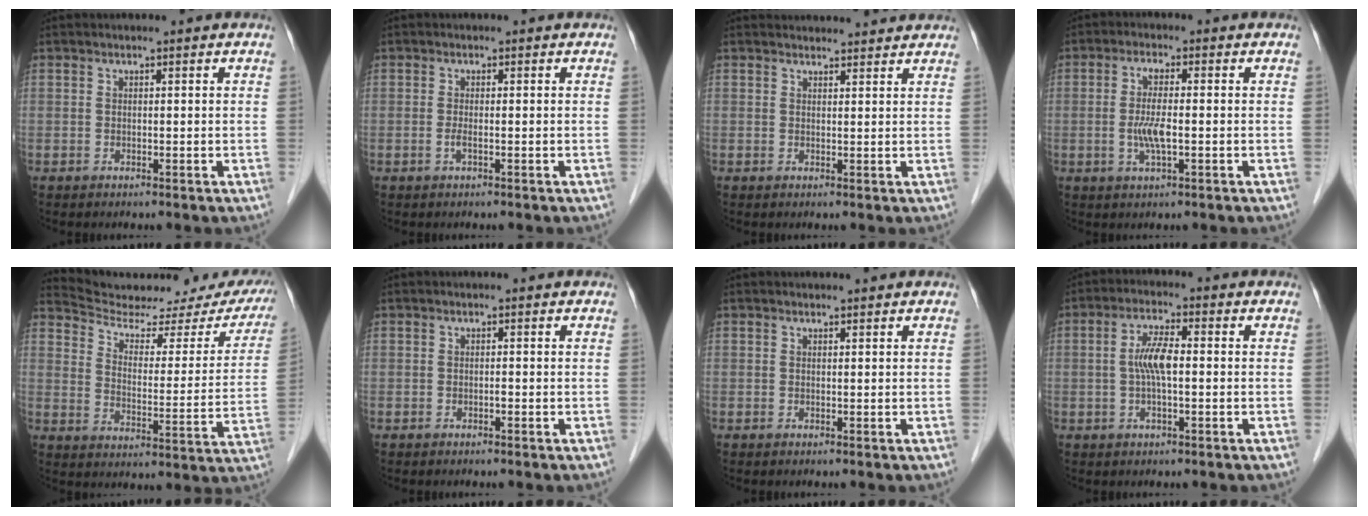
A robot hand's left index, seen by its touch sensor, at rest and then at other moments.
{"total": 0.9, "force": [-0.4, 0.0, 0.8], "torque": [-0.018, 0.000, -0.007]}
{"total": 5.8, "force": [5.6, 1.4, 0.5], "torque": [0.001, 0.025, 0.060]}
{"total": 4.6, "force": [-0.7, 0.6, 4.5], "torque": [-0.096, -0.005, -0.014]}
{"total": 21.1, "force": [19.5, 3.5, 7.3], "torque": [-0.095, -0.041, 0.255]}
{"total": 0.0}
{"total": 1.0, "force": [1.0, 0.2, 0.1], "torque": [-0.010, 0.006, 0.013]}
{"total": 5.1, "force": [-0.1, 1.1, 4.9], "torque": [-0.106, 0.007, -0.004]}